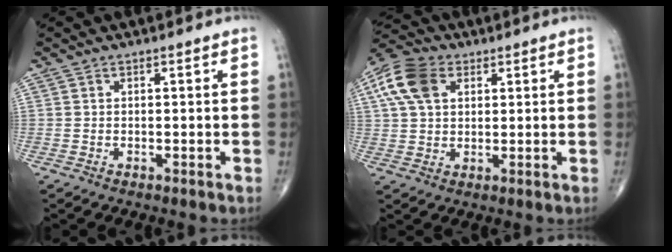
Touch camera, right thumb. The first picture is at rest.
{"total": 10.4, "force": [3.7, 6.9, 6.9], "torque": [-0.134, 0.010, 0.065]}